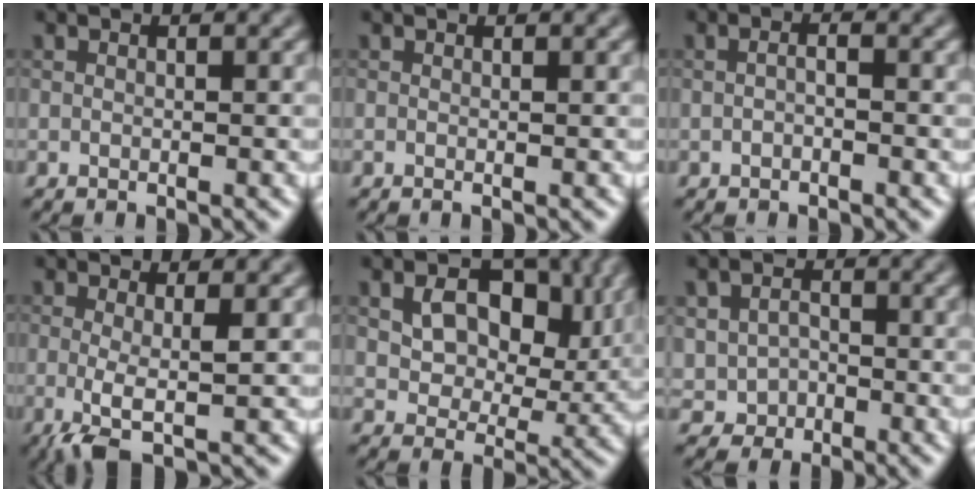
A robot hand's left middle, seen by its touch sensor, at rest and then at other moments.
{"total": 0.0}
{"total": 0.8, "force": [-0.2, 0.4, 0.7], "torque": [-0.014, -0.001, -0.009]}
{"total": 2.6, "force": [-0.3, 0.3, 2.6], "torque": [-0.060, -0.007, -0.009]}
{"total": 7.6, "force": [2.4, 5.0, 5.2], "torque": [-0.081, -0.004, 0.035]}
{"total": 2.6, "force": [-0.7, 2.3, 0.9], "torque": [-0.010, 0.001, -0.014]}